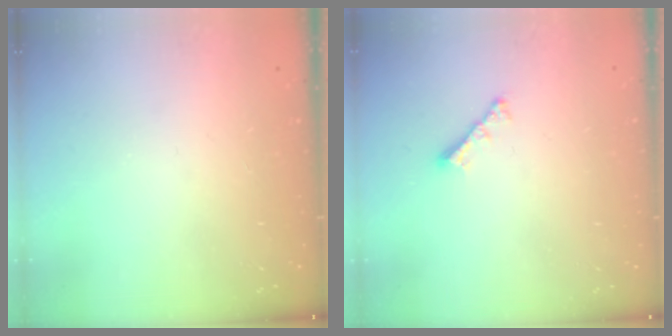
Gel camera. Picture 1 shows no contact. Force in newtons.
{"total": 2.8, "press": 2.7, "slide": 0.6}